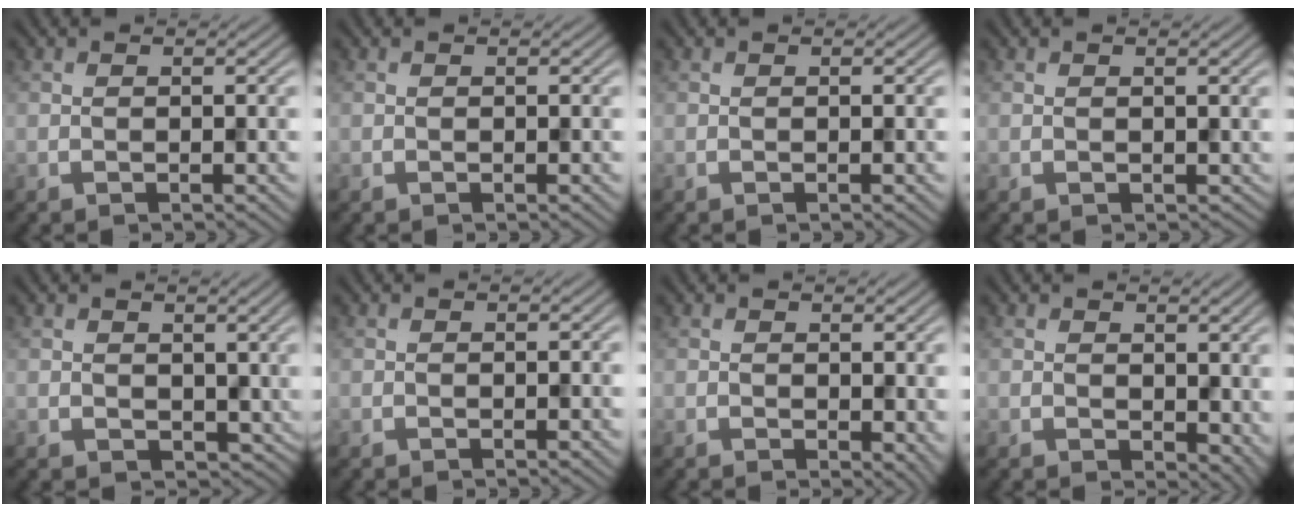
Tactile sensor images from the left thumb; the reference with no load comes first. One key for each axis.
{"total": 0.0}
{"total": 0.0}
{"total": 0.7, "fx": 0.4, "fy": 0.5, "fz": 0.1, "tx": -0.003, "ty": -0.003, "tz": 0.008}
{"total": 3.6, "fx": 0.8, "fy": 2.8, "fz": 2.1, "tx": -0.050, "ty": -0.013, "tz": 0.019}
{"total": 0.0}
{"total": 2.2, "fx": 0.3, "fy": 1.4, "fz": 1.7, "tx": -0.021, "ty": -0.006, "tz": 0.008}
{"total": 4.0, "fx": 1.1, "fy": 2.8, "fz": 2.7, "tx": -0.049, "ty": -0.015, "tz": 0.027}